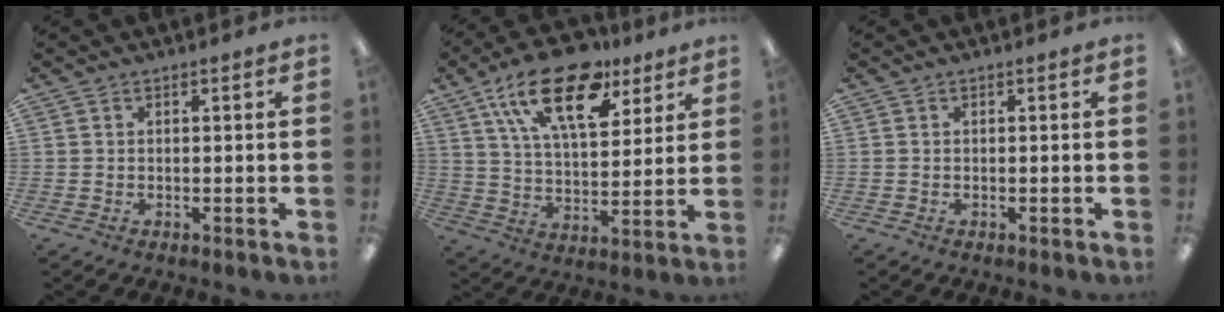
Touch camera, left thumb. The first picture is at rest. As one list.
[{"total": 20.5, "force": [12.2, 9.6, 13.4], "torque": [-0.226, -0.048, 0.210]}, {"total": 0.0}]